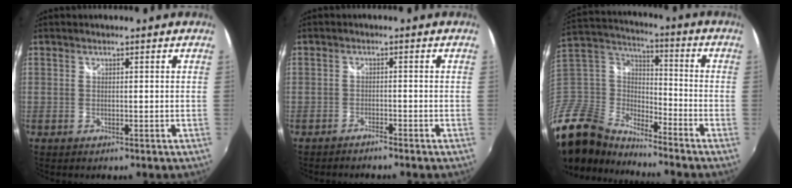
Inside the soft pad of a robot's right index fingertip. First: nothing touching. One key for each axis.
{"total": 1.8, "fx": -1.8, "fy": 0.2, "fz": 0.5, "tx": -0.022, "ty": -0.004, "tz": -0.033}
{"total": 17.1, "fx": -13.4, "fy": 8.9, "fz": 5.7, "tx": -0.168, "ty": 0.011, "tz": -0.274}